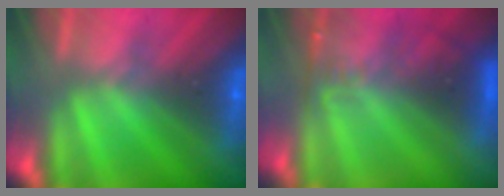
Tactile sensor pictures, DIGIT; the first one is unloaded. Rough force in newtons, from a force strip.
{"total": 3.2}